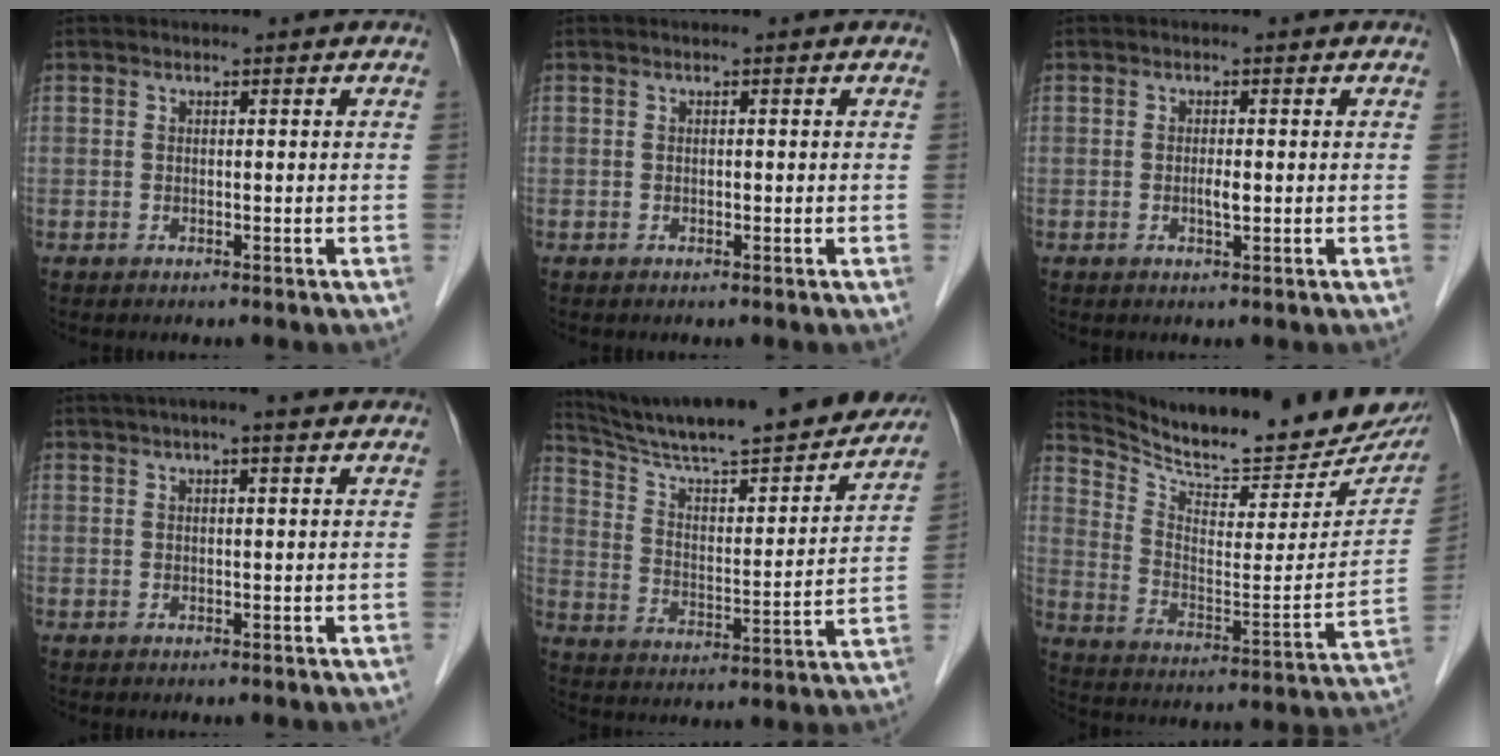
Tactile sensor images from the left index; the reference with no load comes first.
{"total": 0.0}
{"total": 1.4, "force": [-0.2, 0.3, 1.4], "torque": [-0.027, -0.001, -0.003]}
{"total": 5.9, "force": [4.5, 0.7, 3.7], "torque": [-0.057, 0.032, 0.063]}
{"total": 25.9, "force": [23.0, 2.6, 11.6], "torque": [-0.191, -0.027, 0.328]}
{"total": 22.0, "force": [20.0, 3.9, 8.1], "torque": [-0.138, -0.072, 0.285]}